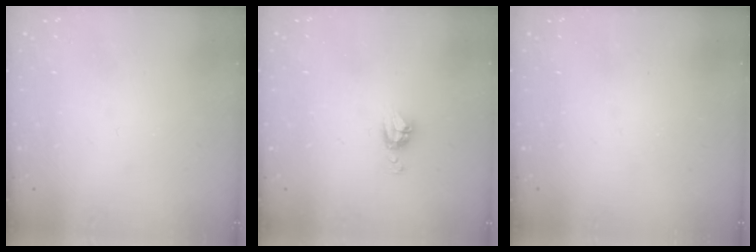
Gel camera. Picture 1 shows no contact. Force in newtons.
{"total": 5.4, "press": 5.4, "slide": 0.5}
{"total": 0.0}